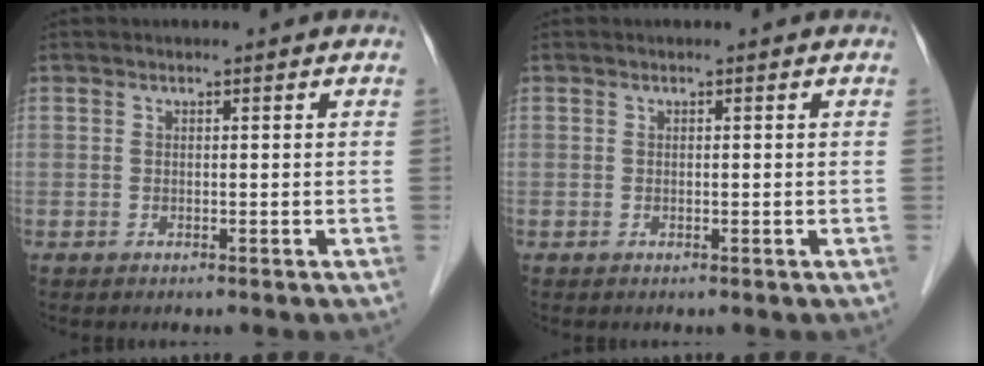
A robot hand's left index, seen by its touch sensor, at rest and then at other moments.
{"total": 0.0}